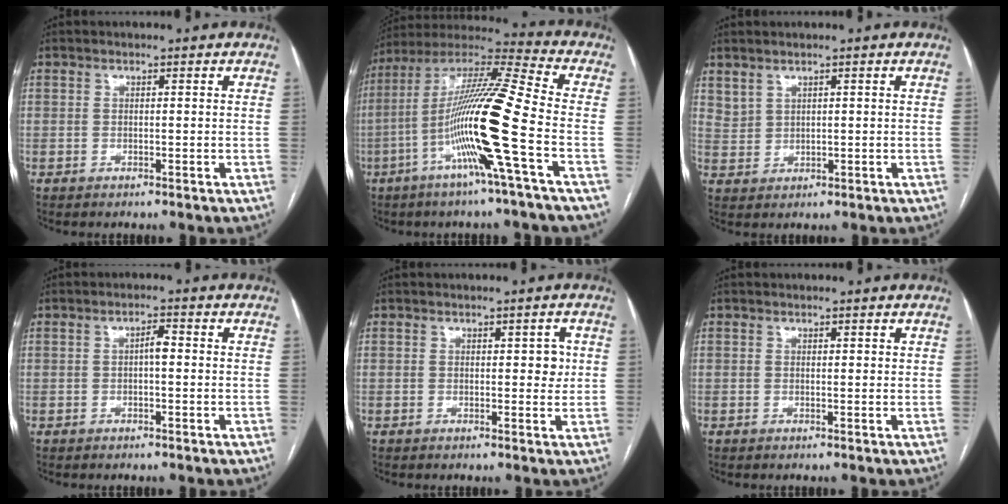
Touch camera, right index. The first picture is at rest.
{"total": 18.0, "force": [-5.2, -1.3, 17.2], "torque": [-0.329, -0.006, -0.112]}
{"total": 2.5, "force": [2.1, 1.2, 0.7], "torque": [-0.013, 0.001, 0.050]}
{"total": 2.0, "force": [0.0, 0.6, 1.9], "torque": [-0.031, 0.006, -0.001]}
{"total": 2.7, "force": [0.5, 1.3, 2.3], "torque": [-0.021, 0.003, 0.005]}
{"total": 0.6, "force": [0.4, 0.3, 0.3], "torque": [-0.005, 0.000, 0.005]}